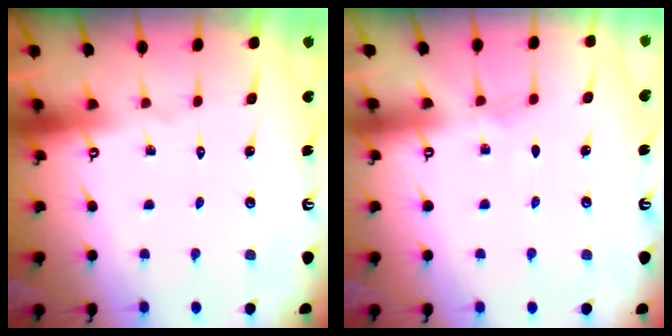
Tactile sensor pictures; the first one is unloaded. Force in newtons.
{"total": 2.9, "press": 2.9, "slide": 0.4}